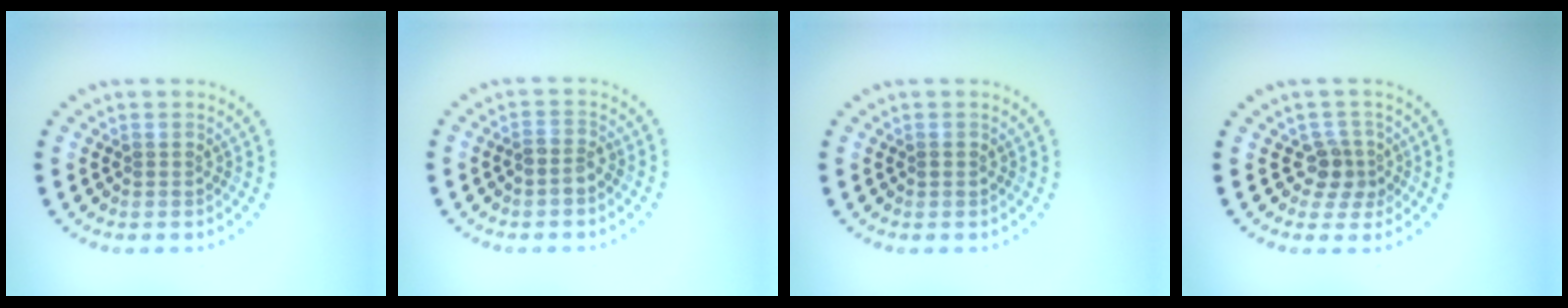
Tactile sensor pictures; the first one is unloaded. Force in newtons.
{"total": 1.5, "press": 1.3, "slide": 0.8}
{"total": 0.5, "press": 0.5, "slide": 0.1}
{"total": 2.4, "press": 1.8, "slide": 1.5}